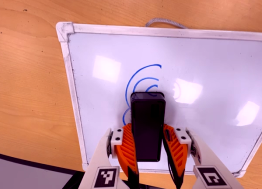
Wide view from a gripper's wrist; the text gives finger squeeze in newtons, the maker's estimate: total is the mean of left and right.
{"total": 10.1, "left": 10.2, "right": 10.1}